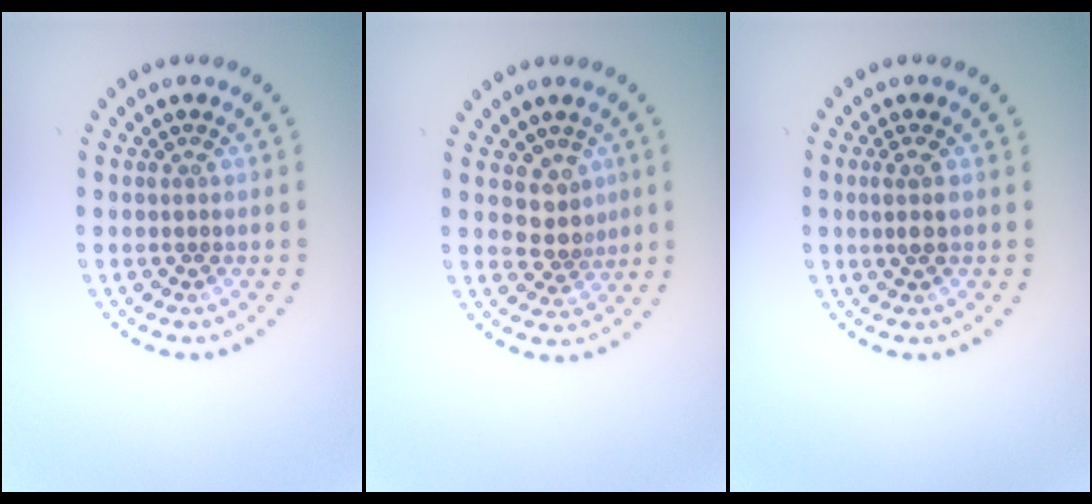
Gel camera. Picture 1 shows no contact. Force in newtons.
{"total": 2.5, "press": 2.1, "slide": 1.5}
{"total": 1.5, "press": 1.3, "slide": 0.8}